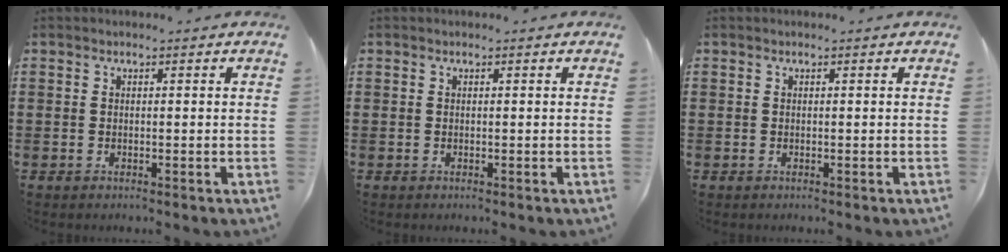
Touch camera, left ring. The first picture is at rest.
{"total": 0.0}
{"total": 0.0}